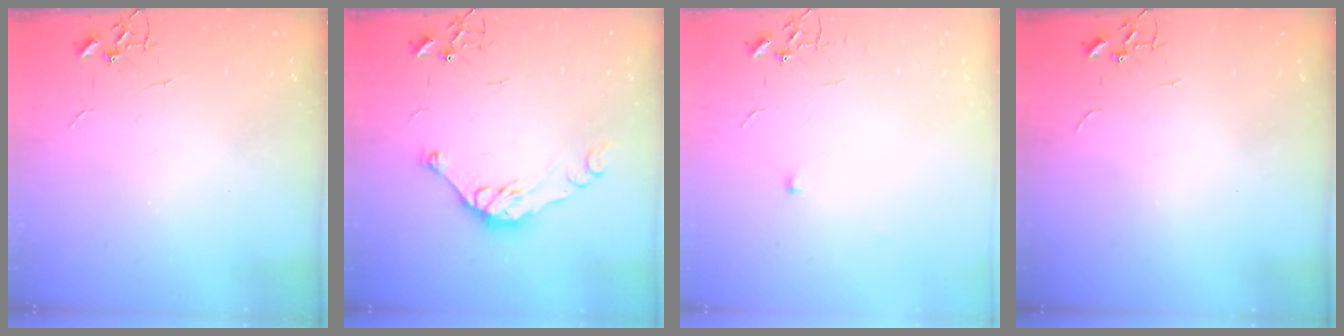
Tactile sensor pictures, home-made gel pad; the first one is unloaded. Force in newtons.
{"total": 12.3, "press": 12.2, "slide": 0.4}
{"total": 4.7, "press": 4.7, "slide": 0.6}
{"total": 0.0}